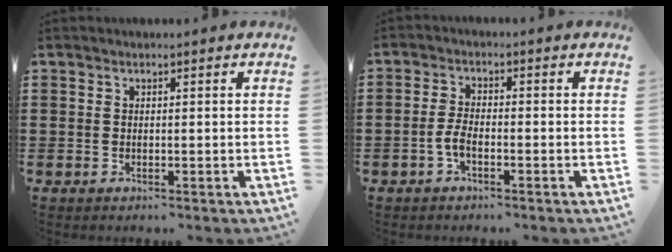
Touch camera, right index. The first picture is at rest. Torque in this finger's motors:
{"motor_torque": [0.28, 0.58, 0.16, 0.02]}